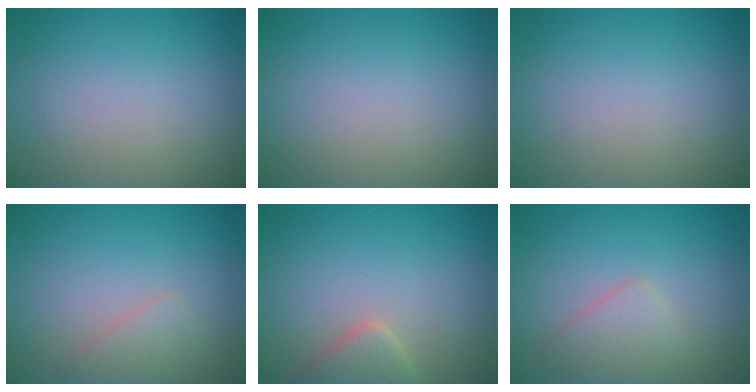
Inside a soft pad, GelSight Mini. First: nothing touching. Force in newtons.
{"total": 0.0}
{"total": 0.0}
{"total": 1.7, "press": 1.7, "slide": 0.1}
{"total": 2.8, "press": 2.8, "slide": 0.2}
{"total": 2.4, "press": 2.4, "slide": 0.2}